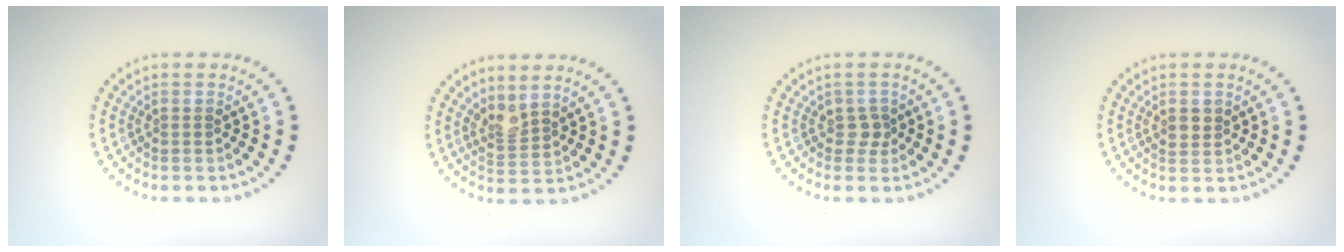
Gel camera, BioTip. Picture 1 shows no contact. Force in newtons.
{"total": 2.0, "press": 1.5, "slide": 1.3}
{"total": 1.3, "press": 1.0, "slide": 0.8}
{"total": 1.4, "press": 1.3, "slide": 0.4}